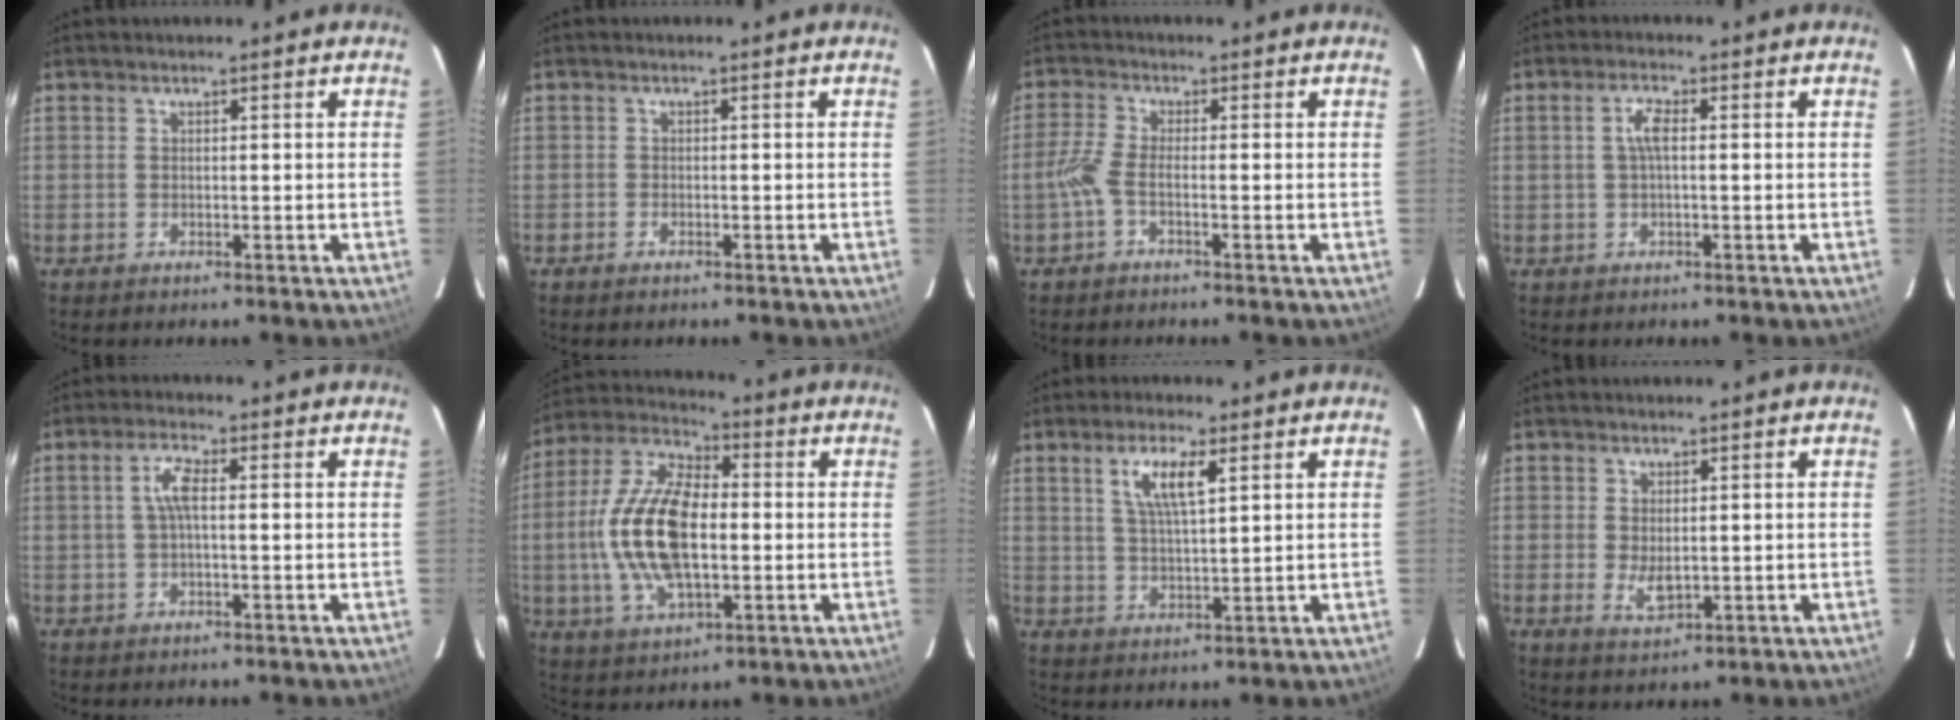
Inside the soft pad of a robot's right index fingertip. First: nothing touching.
{"total": 0.9, "force": [-0.7, 0.4, 0.3], "torque": [-0.007, -0.001, -0.015]}
{"total": 3.0, "force": [-1.3, 0.5, 2.7], "torque": [-0.072, 0.002, -0.030]}
{"total": 2.9, "force": [0.3, 0.8, 2.8], "torque": [-0.058, 0.006, 0.005]}
{"total": 3.6, "force": [0.3, 0.8, 3.5], "torque": [-0.070, 0.007, 0.005]}
{"total": 17.5, "force": [-1.1, 8.2, 15.4], "torque": [-0.319, 0.008, -0.021]}
{"total": 6.4, "force": [3.0, 1.3, 5.5], "torque": [-0.105, 0.001, 0.058]}
{"total": 3.5, "force": [0.0, 2.0, 2.9], "torque": [-0.049, -0.007, 0.006]}